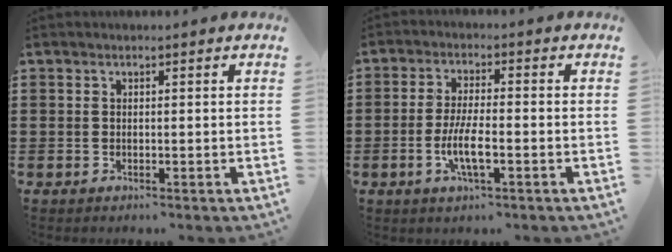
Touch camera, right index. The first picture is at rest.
{"total": 5.6, "force": [-1.8, 1.3, 5.2], "torque": [-0.107, -0.005, -0.036]}